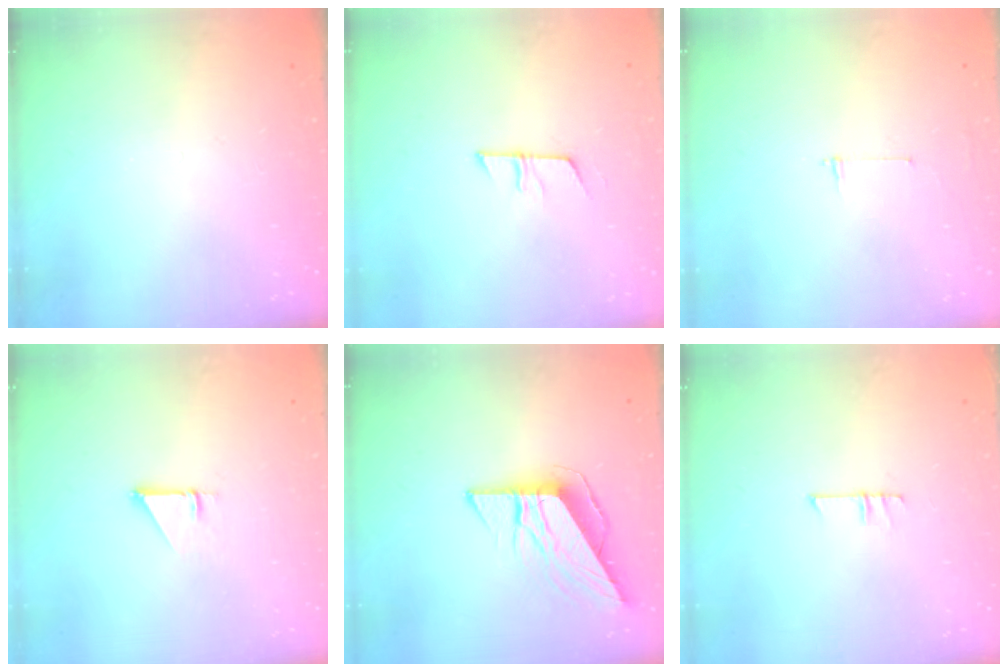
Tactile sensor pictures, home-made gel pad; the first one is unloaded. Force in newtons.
{"total": 7.2, "press": 7.1, "slide": 0.5}
{"total": 2.7, "press": 2.7, "slide": 0.3}
{"total": 1.0, "press": 1.0, "slide": 0.1}
{"total": 8.7, "press": 8.7, "slide": 0.3}
{"total": 5.5, "press": 5.4, "slide": 0.6}